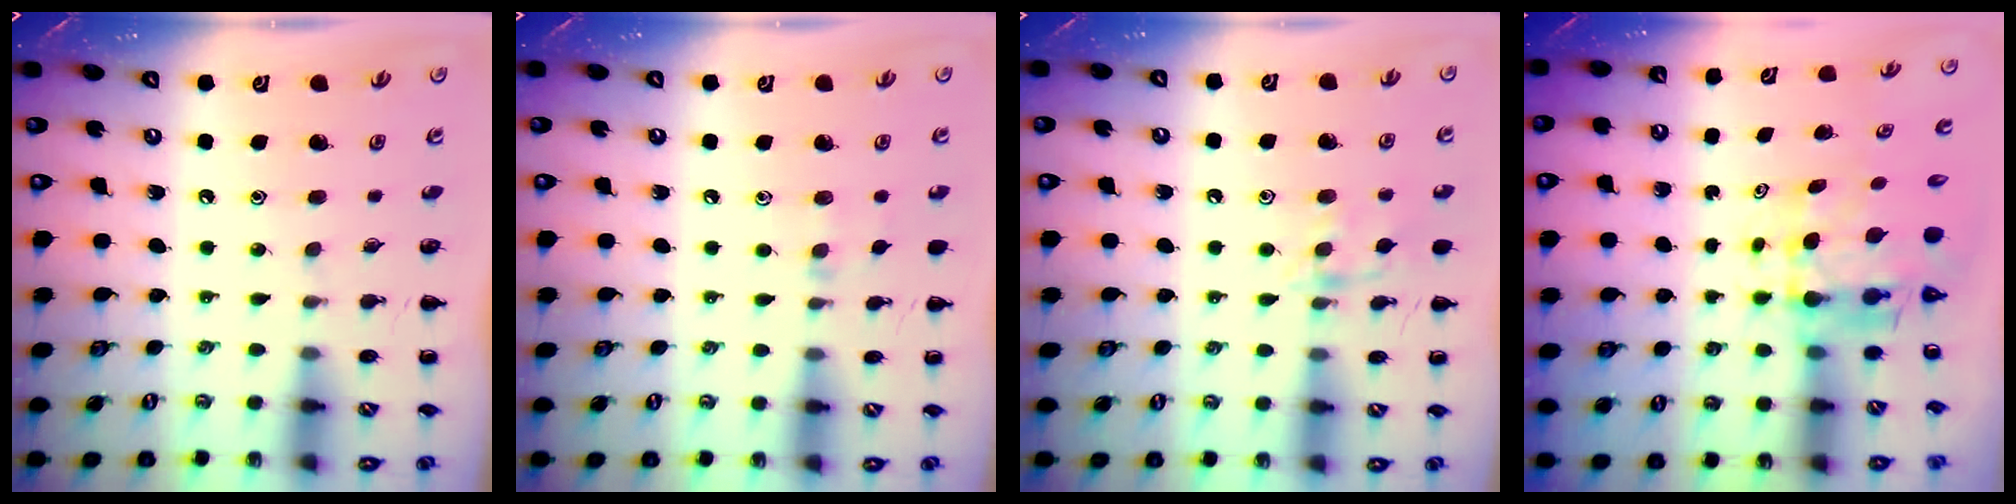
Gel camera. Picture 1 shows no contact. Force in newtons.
{"total": 4.8, "press": 4.5, "slide": 1.5}
{"total": 9.6, "press": 9.5, "slide": 0.8}
{"total": 5.8, "press": 5.6, "slide": 1.6}